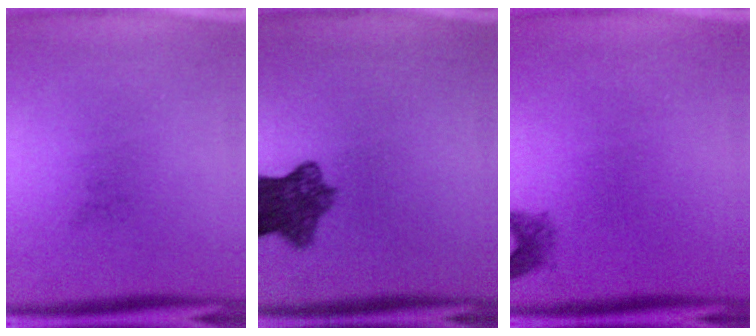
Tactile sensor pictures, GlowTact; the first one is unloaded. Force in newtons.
{"total": 7.7}
{"total": 1.5}